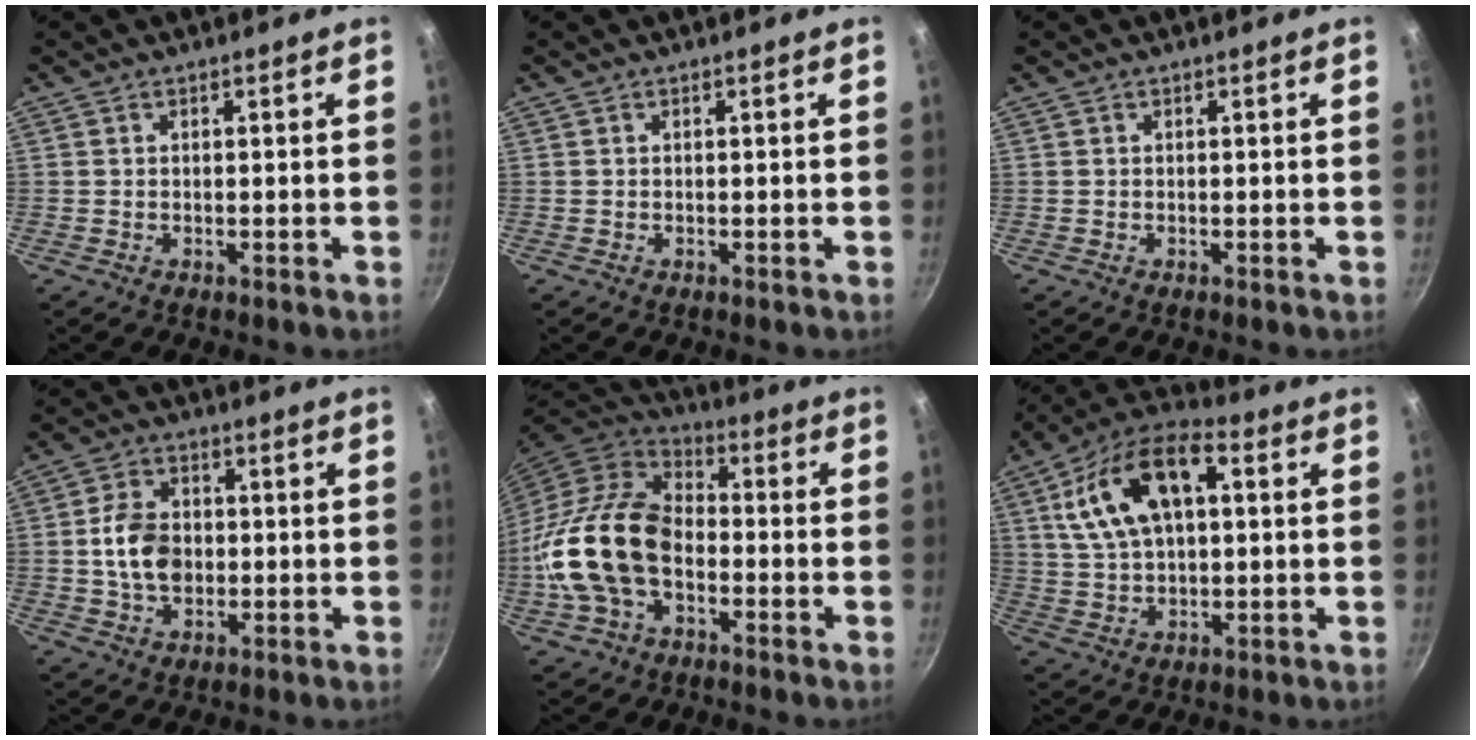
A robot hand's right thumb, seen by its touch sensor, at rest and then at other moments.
{"total": 0.0}
{"total": 0.0}
{"total": 8.9, "force": [-0.3, 6.6, 6.1], "torque": [-0.094, 0.011, -0.010]}
{"total": 19.9, "force": [-3.7, 13.3, 14.4], "torque": [-0.257, 0.037, -0.081]}
{"total": 18.0, "force": [4.5, 10.0, 14.3], "torque": [-0.246, 0.020, 0.072]}